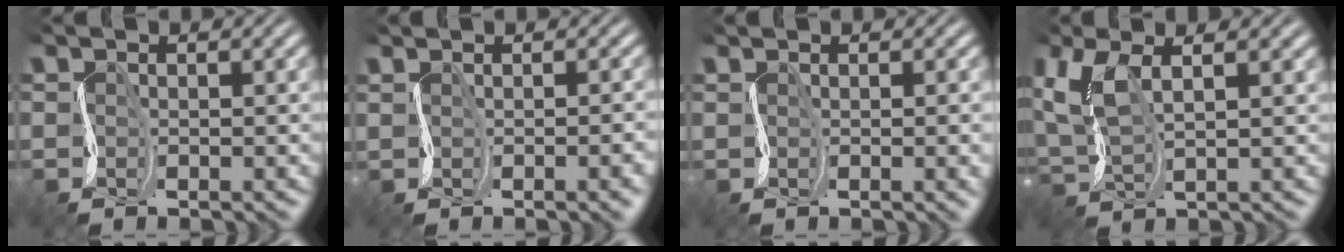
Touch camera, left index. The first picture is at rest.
{"total": 3.7, "force": [-0.4, 1.9, 3.1], "torque": [-0.007, 0.011, 0.006]}
{"total": 1.7, "force": [0.4, 0.8, 1.5], "torque": [-0.002, 0.004, 0.008]}
{"total": 5.2, "force": [2.7, 2.3, 3.8], "torque": [-0.110, 0.011, 0.051]}